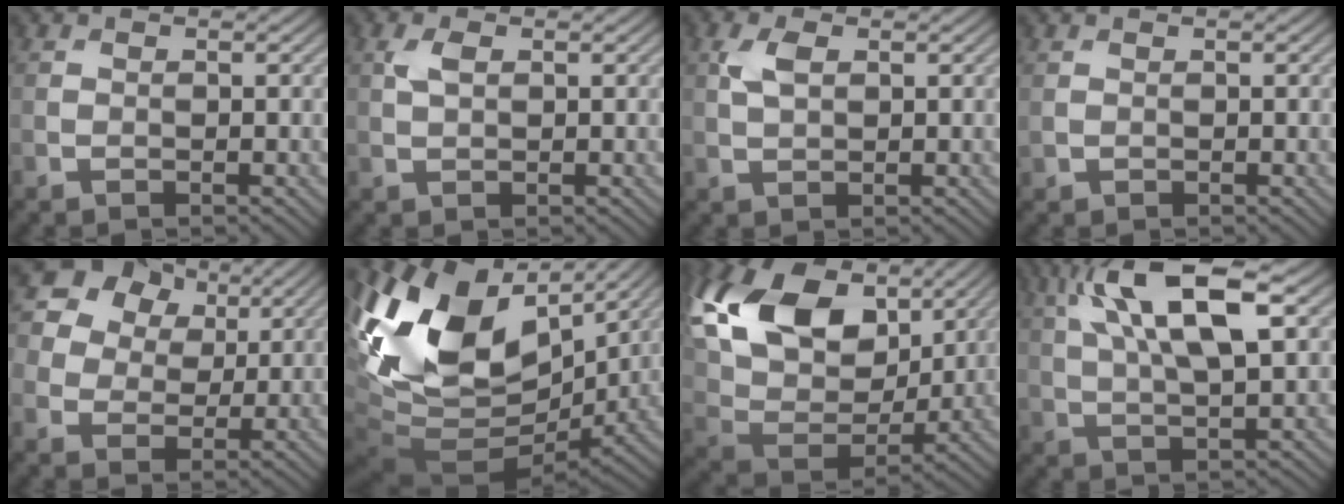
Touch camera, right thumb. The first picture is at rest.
{"total": 2.2, "force": [0.7, 1.1, 1.7], "torque": [-0.044, 0.003, 0.014]}
{"total": 3.1, "force": [1.0, 1.6, 2.4], "torque": [-0.060, 0.004, 0.021]}
{"total": 0.5, "force": [0.3, 0.3, 0.2], "torque": [-0.008, -0.001, 0.011]}
{"total": 16.0, "force": [7.9, 12.3, 6.5], "torque": [-0.209, 0.047, 0.154]}
{"total": 17.3, "force": [5.5, 11.1, 12.0], "torque": [-0.286, 0.001, 0.116]}
{"total": 17.9, "force": [8.3, 11.0, 11.4], "torque": [-0.269, 0.026, 0.161]}
{"total": 13.6, "force": [5.2, 4.9, 11.6], "torque": [-0.222, 0.015, 0.089]}